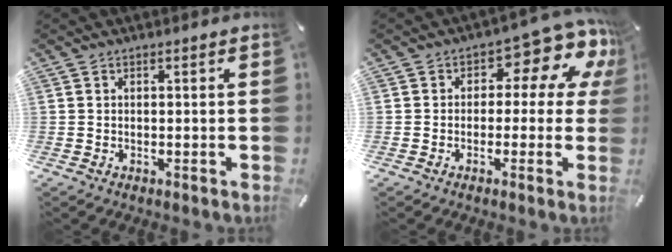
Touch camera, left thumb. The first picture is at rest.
{"total": 10.9, "force": [4.8, 5.5, 8.0], "torque": [-0.096, -0.043, 0.078]}